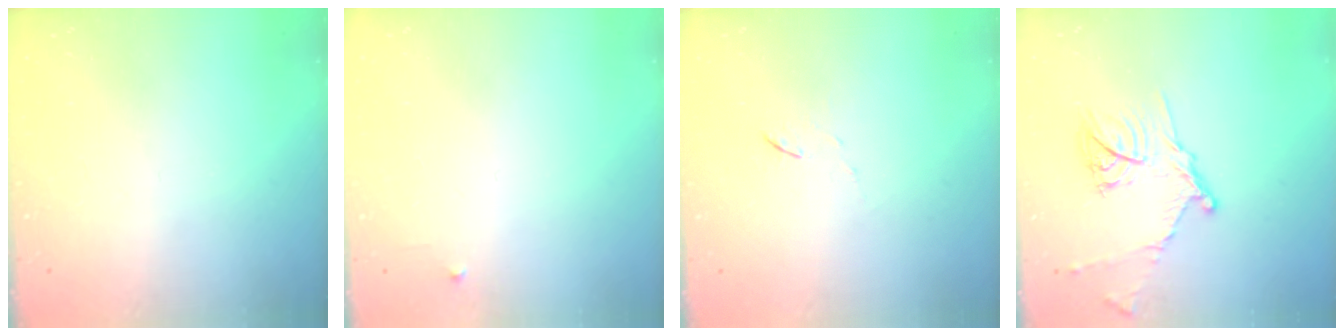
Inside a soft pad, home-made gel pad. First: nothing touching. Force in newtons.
{"total": 2.4, "press": 2.3, "slide": 0.4}
{"total": 5.5, "press": 5.4, "slide": 0.7}
{"total": 13.6, "press": 13.6, "slide": 1.1}